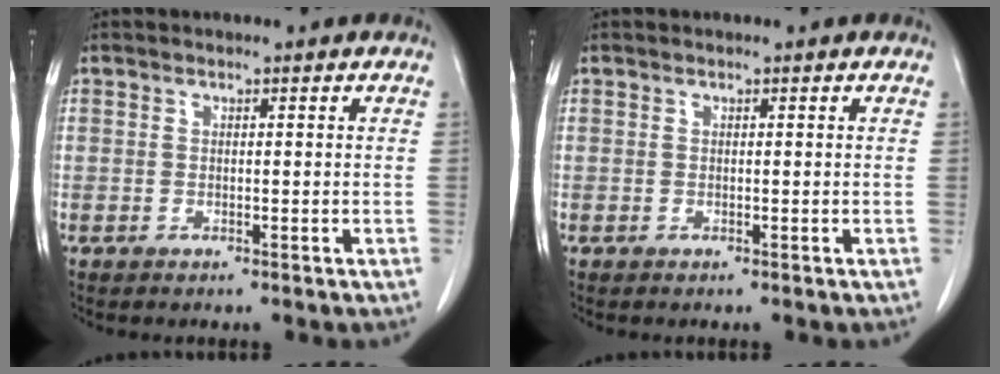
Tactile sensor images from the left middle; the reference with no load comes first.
{"total": 0.0}